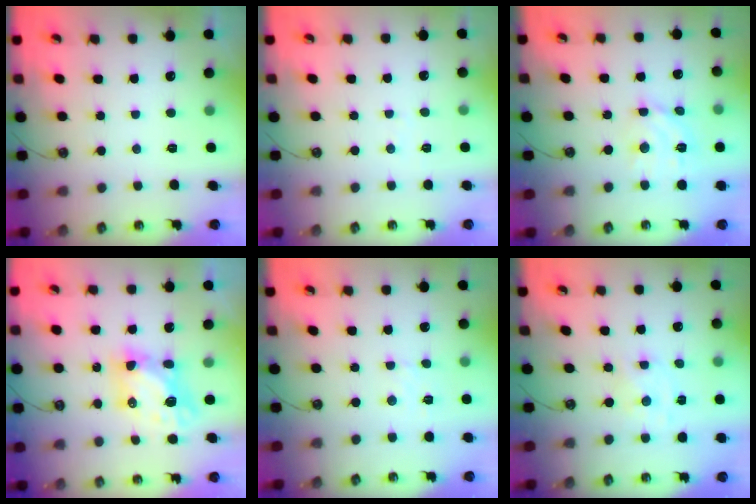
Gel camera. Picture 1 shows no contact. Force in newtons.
{"total": 2.8, "press": 2.8, "slide": 0.4}
{"total": 9.7, "press": 9.6, "slide": 0.6}
{"total": 7.5, "press": 7.5, "slide": 0.7}
{"total": 3.0, "press": 3.0, "slide": 0.4}
{"total": 0.9, "press": 0.8, "slide": 0.1}